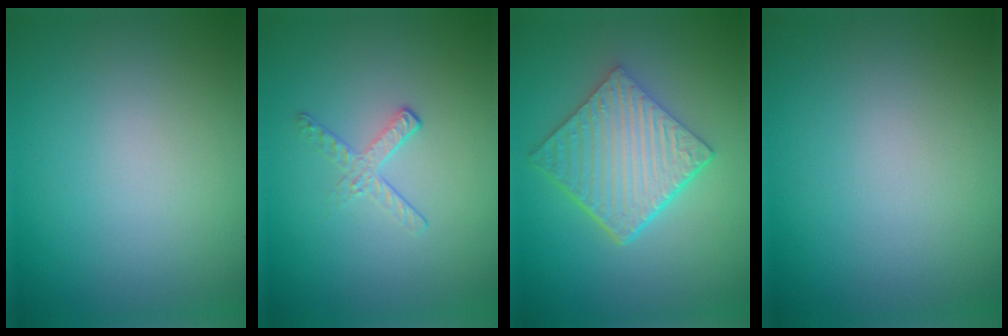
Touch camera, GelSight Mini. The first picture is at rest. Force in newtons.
{"total": 1.7, "press": 0.7, "slide": 1.5}
{"total": 6.4, "press": 4.5, "slide": 4.6}
{"total": 0.0}